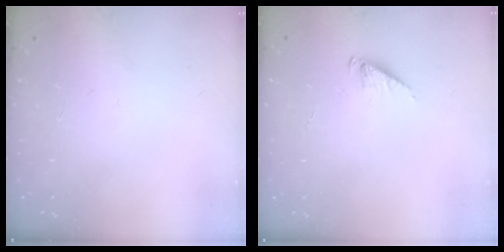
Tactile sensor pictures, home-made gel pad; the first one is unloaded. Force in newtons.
{"total": 4.4, "press": 4.3, "slide": 0.6}